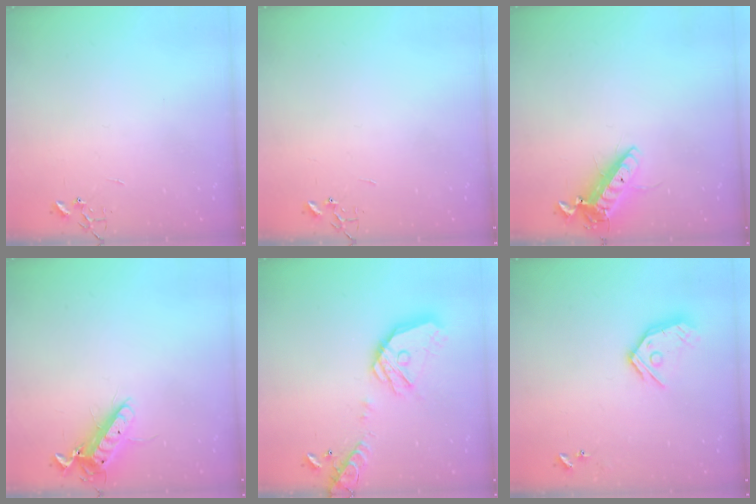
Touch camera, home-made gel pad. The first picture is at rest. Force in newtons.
{"total": 0.0}
{"total": 14.3, "press": 14.0, "slide": 2.8}
{"total": 12.5, "press": 12.4, "slide": 1.6}
{"total": 19.0, "press": 18.9, "slide": 2.0}
{"total": 13.2, "press": 13.1, "slide": 1.6}